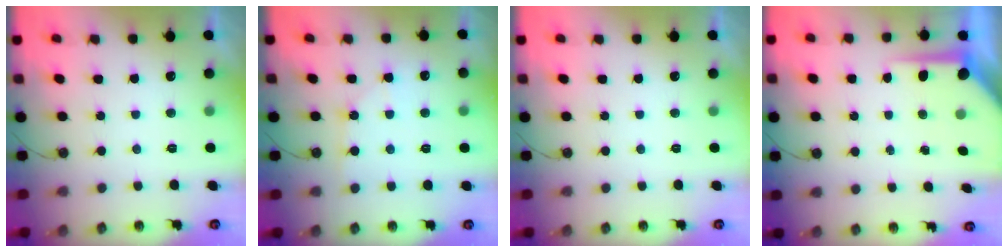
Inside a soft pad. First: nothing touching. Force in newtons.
{"total": 5.5, "press": 5.5, "slide": 0.6}
{"total": 0.0}
{"total": 7.5, "press": 7.5, "slide": 0.7}